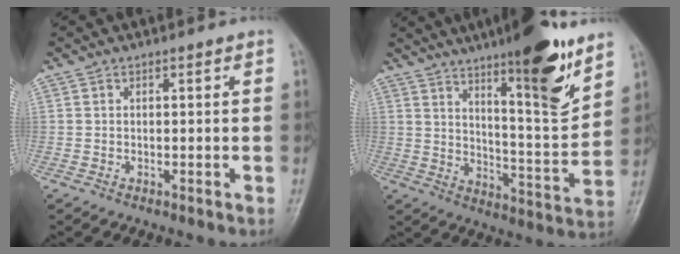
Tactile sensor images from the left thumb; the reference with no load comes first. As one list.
[{"total": 17.7, "force": [11.4, 3.3, 13.2], "torque": [-0.169, -0.074, 0.180]}]